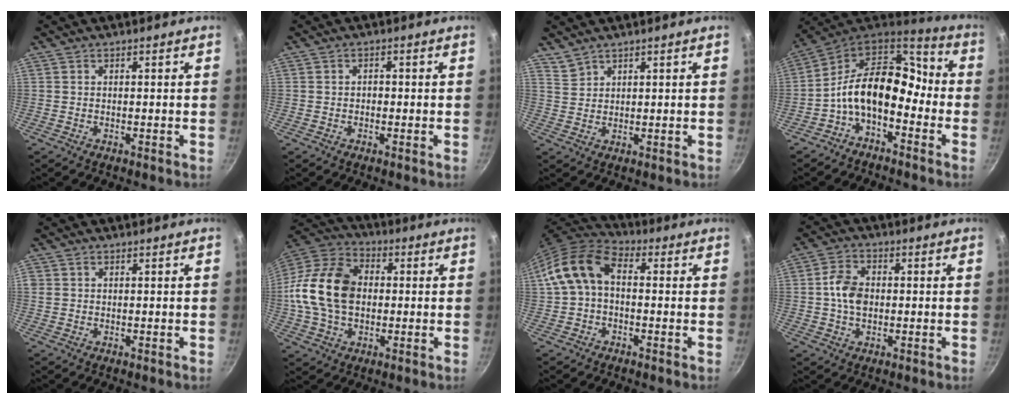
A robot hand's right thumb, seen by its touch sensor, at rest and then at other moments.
{"total": 1.2, "force": [-0.3, 0.9, 0.7], "torque": [-0.009, 0.005, -0.006]}
{"total": 2.6, "force": [2.4, 0.9, 0.2], "torque": [0.000, 0.001, 0.056]}
{"total": 15.2, "force": [-4.0, 9.6, 11.0], "torque": [-0.165, 0.066, -0.095]}
{"total": 0.9, "force": [0.3, 0.7, 0.3], "torque": [-0.005, 0.004, 0.006]}
{"total": 18.1, "force": [0.2, 12.9, 12.7], "torque": [-0.227, 0.030, -0.010]}
{"total": 11.0, "force": [0.6, 7.3, 8.2], "torque": [-0.144, 0.038, -0.005]}
{"total": 6.7, "force": [0.0, 4.7, 4.7], "torque": [-0.076, 0.013, -0.007]}